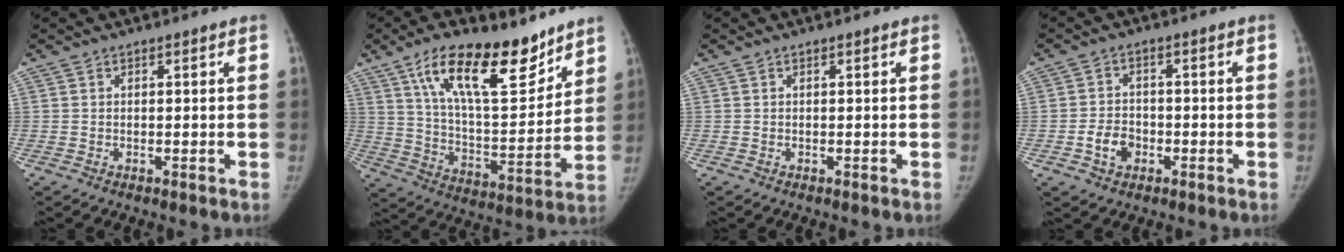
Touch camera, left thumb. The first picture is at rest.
{"total": 20.2, "force": [13.0, 7.9, 13.3], "torque": [-0.184, -0.068, 0.225]}
{"total": 0.0}
{"total": 4.9, "force": [-2.0, 3.8, 2.4], "torque": [-0.030, 0.017, -0.036]}